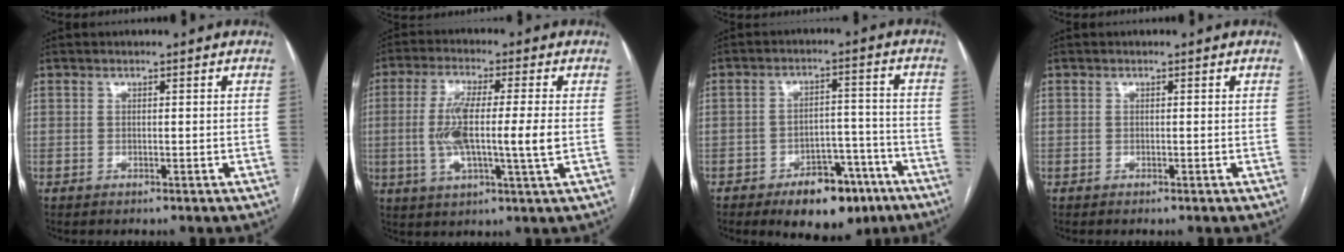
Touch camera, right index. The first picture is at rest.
{"total": 10.5, "force": [-0.4, 0.7, 10.5], "torque": [-0.205, 0.002, -0.010]}
{"total": 10.3, "force": [-6.6, 5.2, 5.9], "torque": [-0.072, 0.019, -0.091]}
{"total": 0.0}